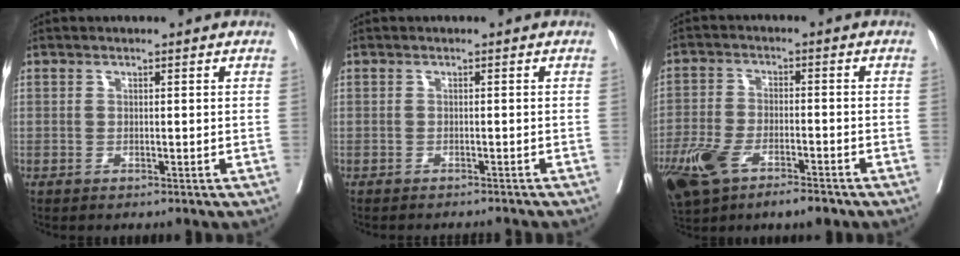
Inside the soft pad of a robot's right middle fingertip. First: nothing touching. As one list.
[{"total": 4.1, "force": [-4.0, 0.1, 0.9], "torque": [-0.007, -0.010, -0.046]}, {"total": 11.5, "force": [-7.1, 4.4, 7.9], "torque": [-0.161, -0.006, -0.123]}]